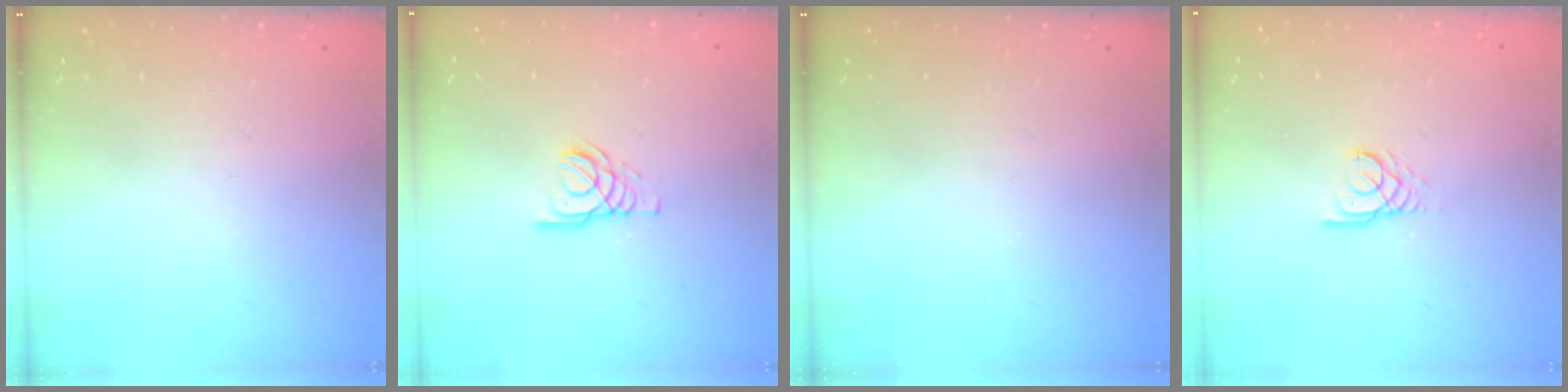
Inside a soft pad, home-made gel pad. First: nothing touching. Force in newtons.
{"total": 3.7, "press": 3.7, "slide": 0.4}
{"total": 0.0}
{"total": 2.2, "press": 2.2, "slide": 0.2}